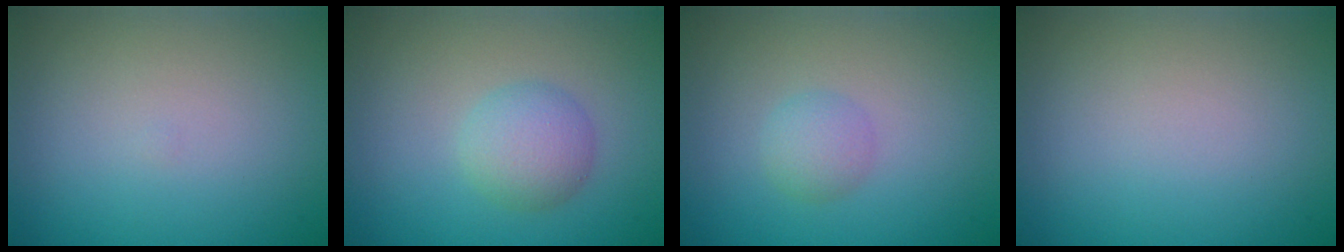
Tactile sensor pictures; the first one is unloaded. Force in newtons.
{"total": 2.9, "press": 2.9, "slide": 0.1}
{"total": 1.7, "press": 1.7, "slide": 0.1}
{"total": 0.0}